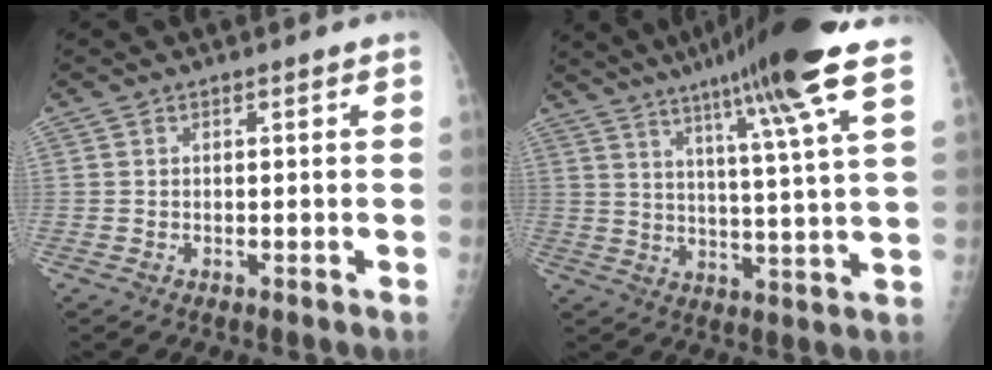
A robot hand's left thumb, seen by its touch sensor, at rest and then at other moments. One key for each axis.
{"total": 18.7, "fx": 12.0, "fy": -0.3, "fz": 14.3, "tx": -0.210, "ty": -0.042, "tz": 0.170}